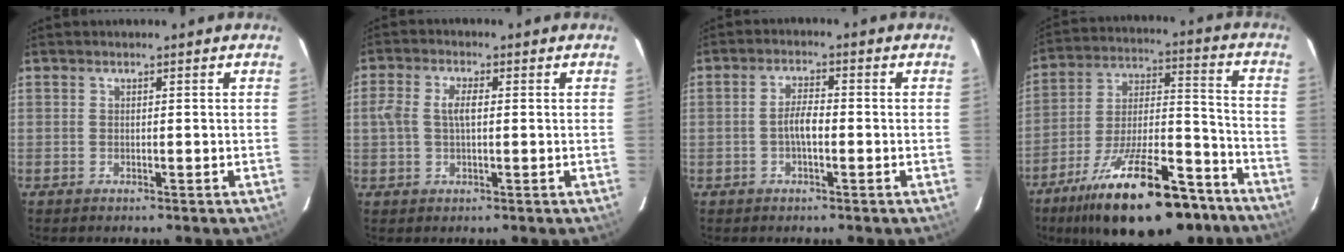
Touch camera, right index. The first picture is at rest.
{"total": 4.6, "force": [0.2, 2.3, 4.0], "torque": [-0.081, 0.008, 0.003]}
{"total": 3.5, "force": [-1.0, 1.1, 3.2], "torque": [-0.062, 0.007, -0.018]}
{"total": 25.8, "force": [-18.0, 9.2, 16.1], "torque": [-0.279, -0.006, -0.267]}